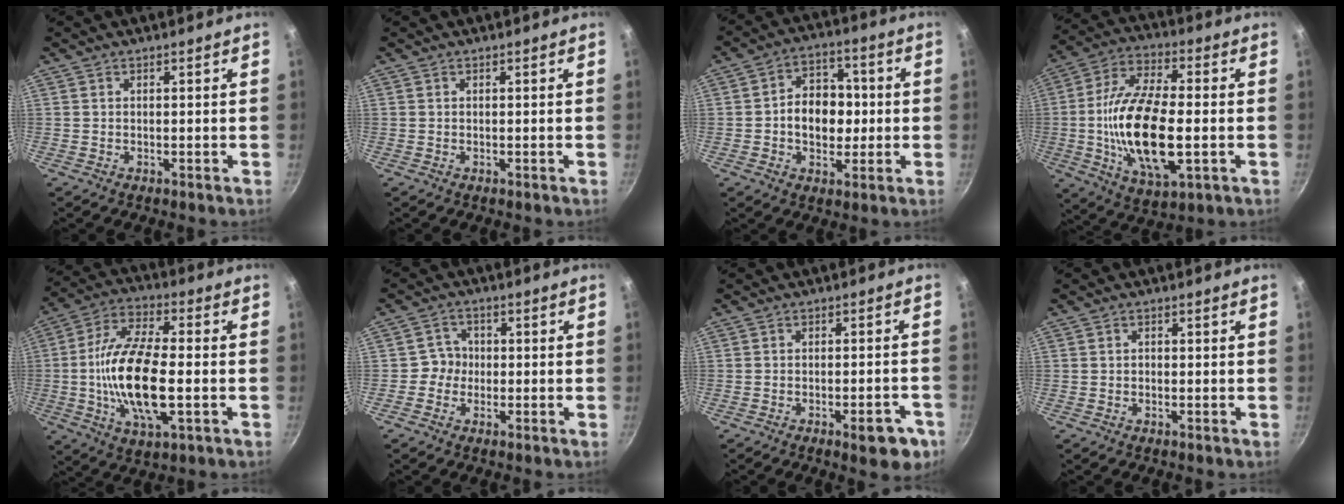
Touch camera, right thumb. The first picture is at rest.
{"total": 0.0}
{"total": 10.8, "force": [-0.5, 7.9, 7.4], "torque": [-0.072, 0.021, -0.014]}
{"total": 20.6, "force": [-2.4, 8.9, 18.4], "torque": [-0.357, 0.005, -0.038]}
{"total": 18.5, "force": [-2.3, 7.4, 16.8], "torque": [-0.330, 0.012, -0.041]}
{"total": 3.7, "force": [-0.7, 3.5, 1.0], "torque": [0.010, 0.013, -0.022]}
{"total": 6.6, "force": [-3.6, 2.4, 5.0], "torque": [-0.050, 0.021, -0.042]}
{"total": 0.6, "force": [-0.2, 0.5, 0.3], "torque": [0.000, 0.002, -0.006]}